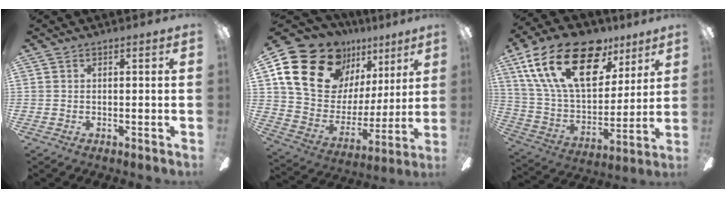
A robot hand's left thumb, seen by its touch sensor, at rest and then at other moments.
{"total": 23.6, "force": [13.9, 15.2, 11.5], "torque": [-0.203, -0.075, 0.268]}
{"total": 26.7, "force": [13.4, 14.5, 18.0], "torque": [-0.326, -0.064, 0.238]}